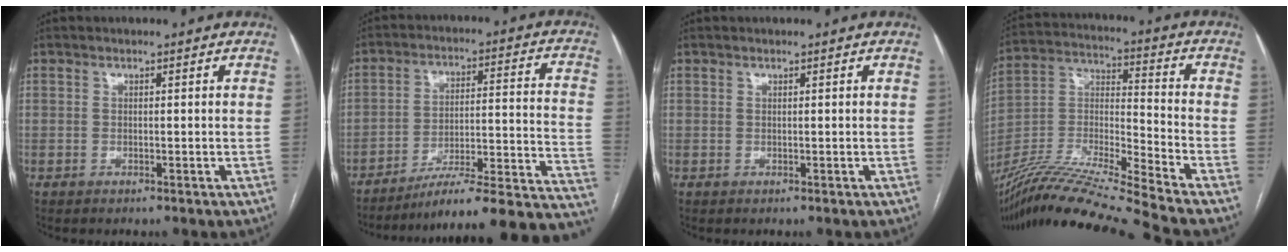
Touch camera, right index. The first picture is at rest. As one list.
[{"total": 20.8, "force": [-16.6, 1.8, 12.4], "torque": [-0.096, 0.035, -0.232]}, {"total": 0.0}, {"total": 21.8, "force": [-19.1, -2.6, 10.2], "torque": [-0.221, -0.025, -0.349]}]